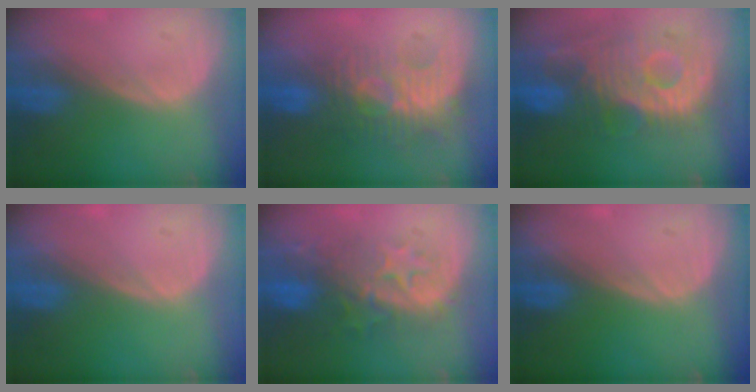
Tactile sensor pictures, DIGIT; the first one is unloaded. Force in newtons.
{"total": 9.8, "press": 8.5, "slide": 4.8}
{"total": 11.8, "press": 10.6, "slide": 5.1}
{"total": 0.0}
{"total": 9.4, "press": 8.7, "slide": 3.5}
{"total": 0.0}